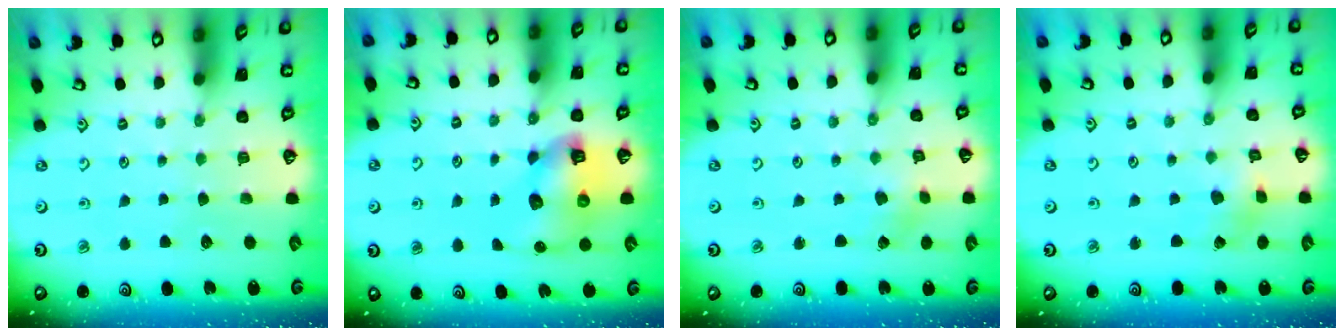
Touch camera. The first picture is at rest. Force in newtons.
{"total": 9.7, "press": 9.7, "slide": 1.1}
{"total": 1.2, "press": 1.2, "slide": 0.2}
{"total": 2.0, "press": 1.9, "slide": 0.4}